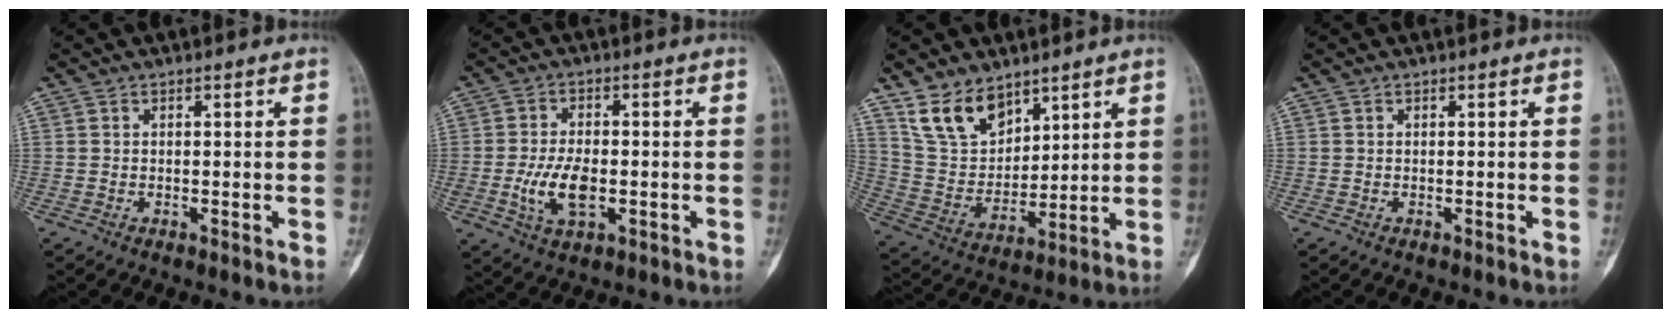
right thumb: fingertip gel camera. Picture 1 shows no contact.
{"total": 8.2, "force": [-1.6, 4.3, 6.8], "torque": [-0.132, 0.001, -0.023]}
{"total": 11.9, "force": [8.3, 7.0, 5.0], "torque": [-0.071, -0.044, 0.175]}
{"total": 0.0}